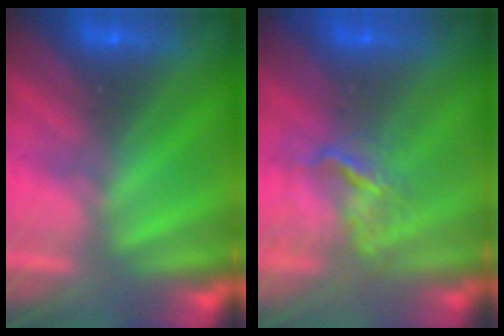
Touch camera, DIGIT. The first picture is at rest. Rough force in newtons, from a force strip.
{"total": 3.8}